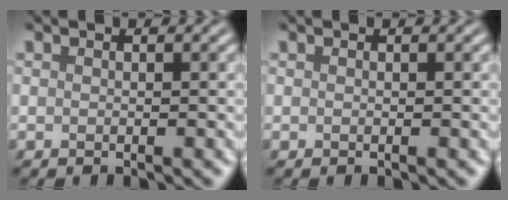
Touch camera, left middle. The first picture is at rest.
{"total": 0.0}